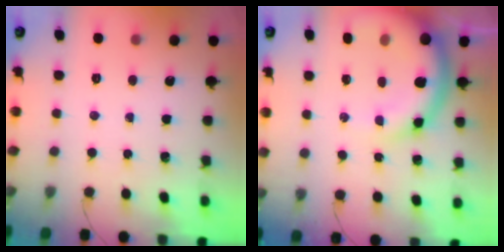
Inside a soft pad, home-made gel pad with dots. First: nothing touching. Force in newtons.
{"total": 14.5, "press": 14.3, "slide": 2.8}